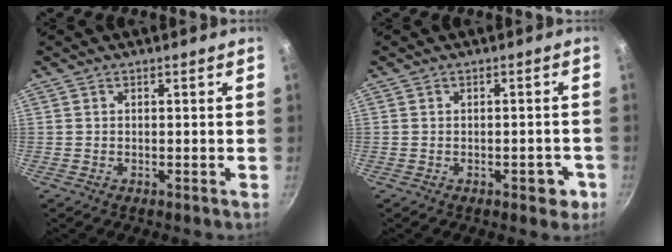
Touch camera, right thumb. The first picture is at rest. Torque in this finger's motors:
{"motor_torque": [0.25, 0.11, -0.20, 0.05, 0.04]}